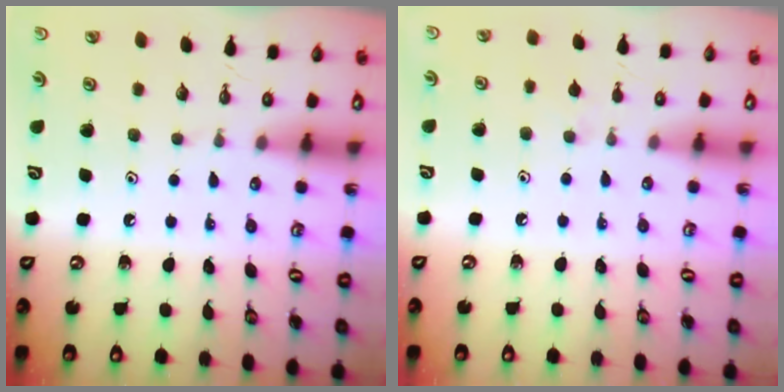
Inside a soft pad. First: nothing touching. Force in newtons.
{"total": 4.0, "press": 4.0, "slide": 0.5}